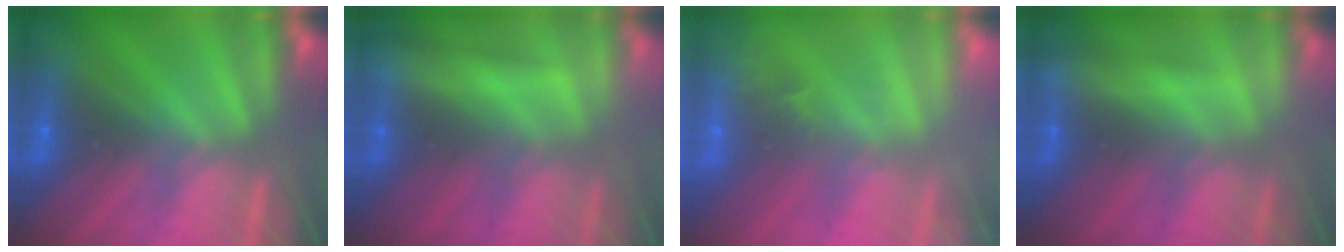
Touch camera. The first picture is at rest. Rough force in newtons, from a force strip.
{"total": 2.3}
{"total": 2.3}
{"total": 2.3}